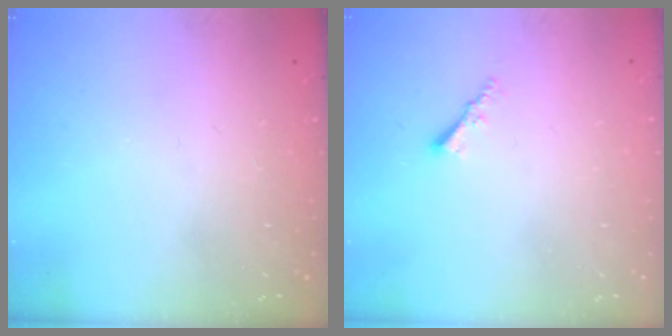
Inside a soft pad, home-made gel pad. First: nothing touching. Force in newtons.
{"total": 2.0, "press": 2.0, "slide": 0.3}